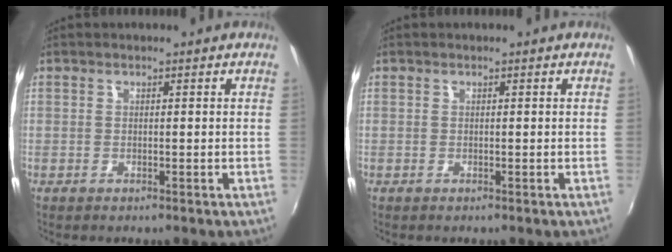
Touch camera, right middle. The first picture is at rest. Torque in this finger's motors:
{"motor_torque": [-0.06, 0.07, 0.00, 0.00]}